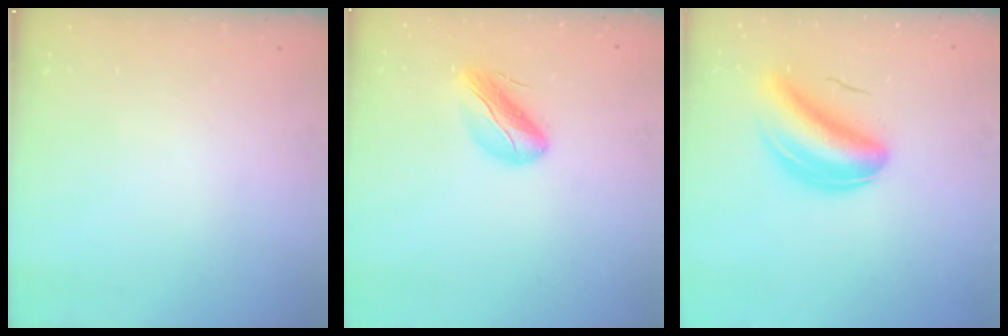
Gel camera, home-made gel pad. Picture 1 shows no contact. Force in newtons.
{"total": 9.7, "press": 9.4, "slide": 2.4}
{"total": 9.2, "press": 8.8, "slide": 2.9}